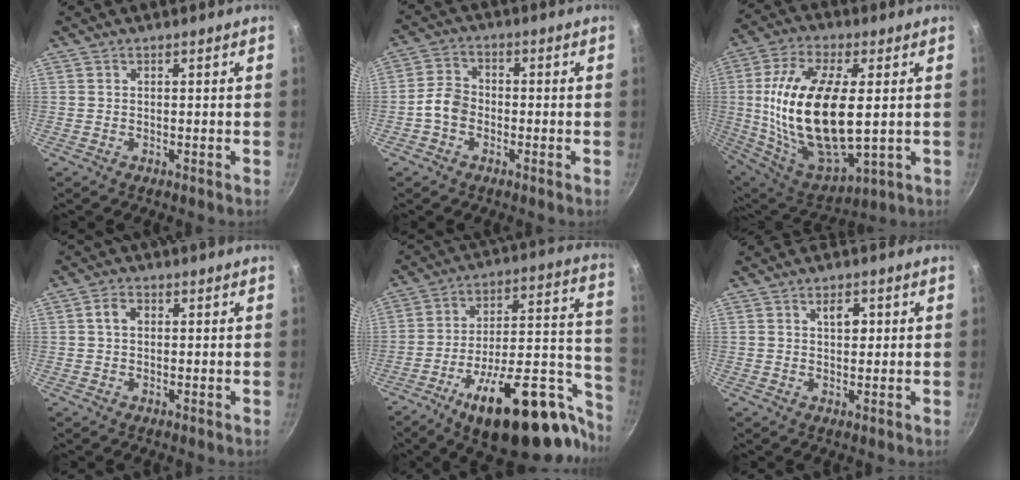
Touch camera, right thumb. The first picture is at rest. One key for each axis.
{"total": 5.1, "fx": -1.7, "fy": 3.9, "fz": 2.7, "tx": -0.037, "ty": 0.025, "tz": -0.042}
{"total": 24.6, "fx": 1.2, "fy": 11.5, "fz": 21.7, "tx": -0.414, "ty": -0.002, "tz": 0.033}
{"total": 3.0, "fx": 0.5, "fy": 2.2, "fz": 2.0, "tx": -0.030, "ty": 0.008, "tz": 0.006}
{"total": 31.1, "fx": -16.7, "fy": 12.4, "fz": 23.1, "tx": -0.273, "ty": 0.094, "tz": -0.240}
{"total": 3.6, "fx": 1.0, "fy": 2.1, "fz": 2.7, "tx": -0.025, "ty": -0.003, "tz": 0.013}